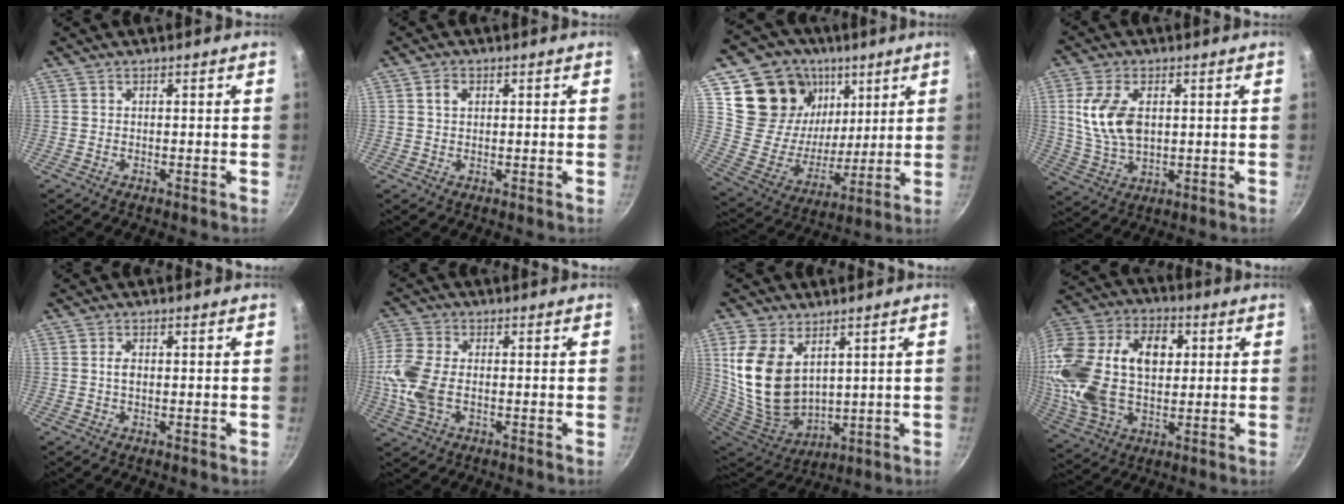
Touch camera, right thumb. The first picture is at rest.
{"total": 2.2, "force": [0.6, 1.6, 1.3], "torque": [-0.017, 0.003, 0.011]}
{"total": 20.7, "force": [9.8, 16.1, 8.5], "torque": [-0.115, -0.055, 0.174]}
{"total": 11.1, "force": [2.0, 6.6, 8.7], "torque": [-0.163, -0.014, 0.042]}
{"total": 1.7, "force": [0.0, 0.8, 1.5], "torque": [-0.027, 0.003, -0.002]}
{"total": 9.6, "force": [-1.2, 5.7, 7.6], "torque": [-0.172, 0.008, -0.033]}
{"total": 16.5, "force": [5.1, 10.7, 11.4], "torque": [-0.217, -0.043, 0.121]}
{"total": 26.1, "force": [3.4, 16.6, 19.8], "torque": [-0.373, 0.022, 0.054]}